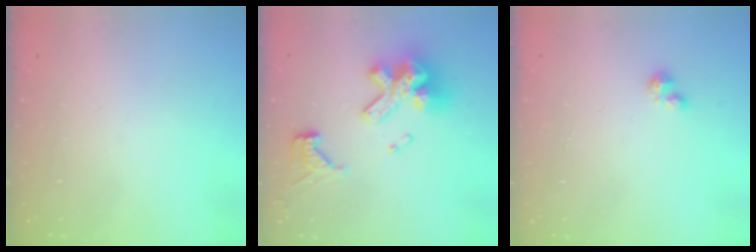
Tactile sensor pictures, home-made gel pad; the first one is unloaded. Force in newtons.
{"total": 16.4, "press": 16.3, "slide": 2.0}
{"total": 1.6, "press": 1.6, "slide": 0.2}